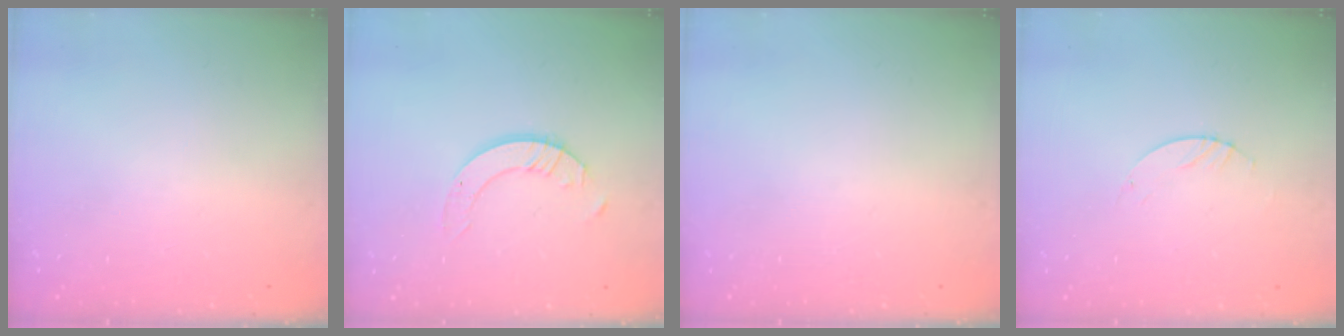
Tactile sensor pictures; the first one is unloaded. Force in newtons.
{"total": 3.5, "press": 3.4, "slide": 0.4}
{"total": 0.0}
{"total": 0.9, "press": 0.8, "slide": 0.2}